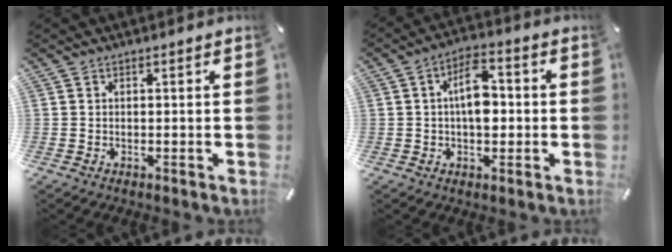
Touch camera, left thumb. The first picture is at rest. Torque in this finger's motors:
{"motor_torque": [0.19, 0.21, 0.21, -0.20, 0.05]}